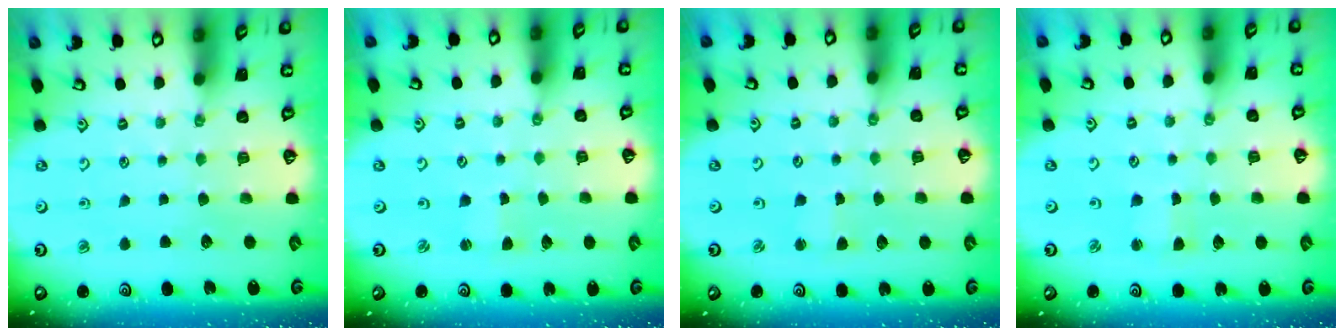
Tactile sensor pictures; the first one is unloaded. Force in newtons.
{"total": 1.4, "press": 1.4, "slide": 0.3}
{"total": 1.8, "press": 1.7, "slide": 0.3}
{"total": 2.1, "press": 2.0, "slide": 0.3}